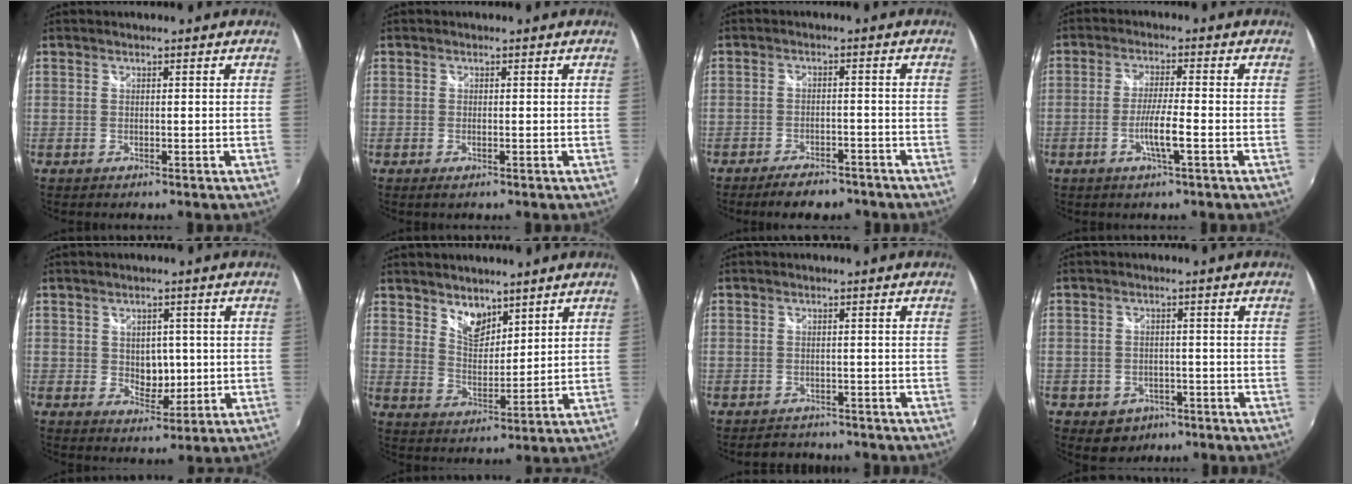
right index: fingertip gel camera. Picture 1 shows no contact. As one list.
[{"total": 0.8, "force": [-0.3, 0.2, 0.7], "torque": [-0.015, -0.001, -0.007]}, {"total": 7.7, "force": [-6.3, 2.8, 3.5], "torque": [-0.082, -0.001, -0.093]}, {"total": 5.3, "force": [-2.1, -0.1, 4.8], "torque": [-0.093, -0.005, -0.039]}, {"total": 5.1, "force": [0.1, 3.9, 3.3], "torque": [-0.047, -0.002, 0.006]}, {"total": 6.1, "force": [4.6, 3.2, 2.4], "torque": [-0.028, 0.002, 0.083]}, {"total": 3.8, "force": [-3.3, 1.9, 0.2], "torque": [-0.013, 0.004, -0.048]}, {"total": 5.5, "force": [-3.0, 4.4, 1.6], "torque": [-0.045, 0.003, -0.034]}]